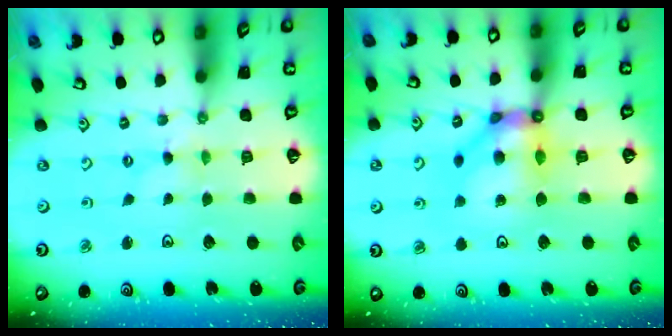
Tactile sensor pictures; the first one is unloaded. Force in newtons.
{"total": 12.2, "press": 12.1, "slide": 1.5}